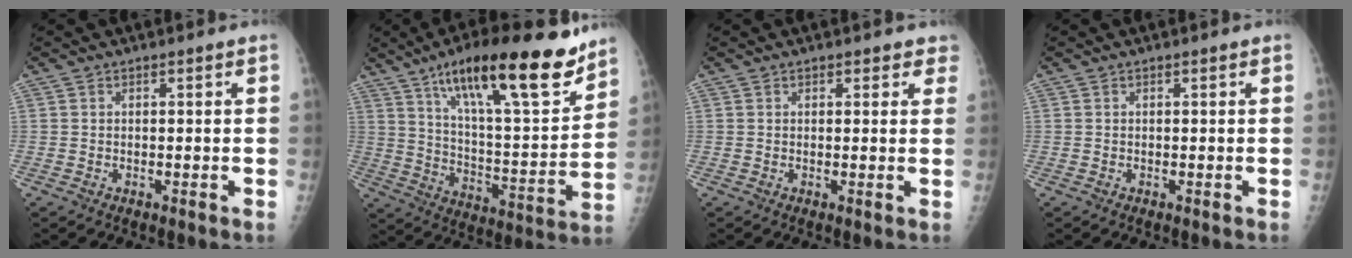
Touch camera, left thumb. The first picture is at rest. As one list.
[{"total": 24.9, "force": [16.1, 6.7, 17.8], "torque": [-0.254, -0.061, 0.262]}, {"total": 2.6, "force": [1.9, 1.6, 0.7], "torque": [0.029, -0.005, 0.013]}, {"total": 0.0}]